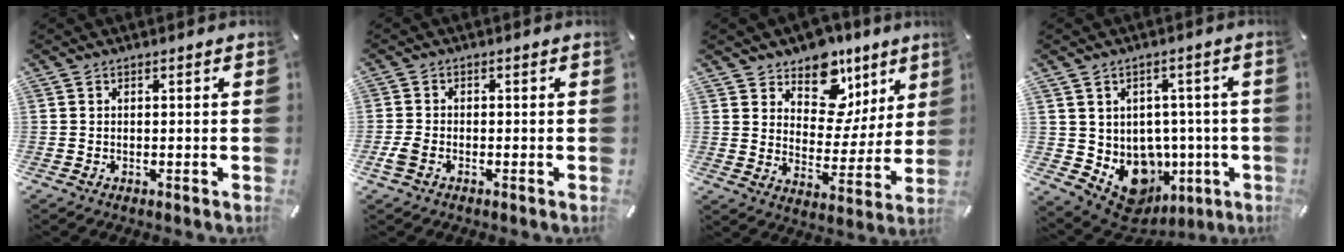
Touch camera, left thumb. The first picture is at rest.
{"total": 2.8, "force": [-1.3, 1.8, 1.7], "torque": [-0.043, 0.001, -0.026]}
{"total": 13.1, "force": [9.0, 8.4, 4.6], "torque": [-0.067, -0.072, 0.162]}
{"total": 10.3, "force": [-2.5, 8.9, 4.5], "torque": [-0.062, -0.014, -0.024]}